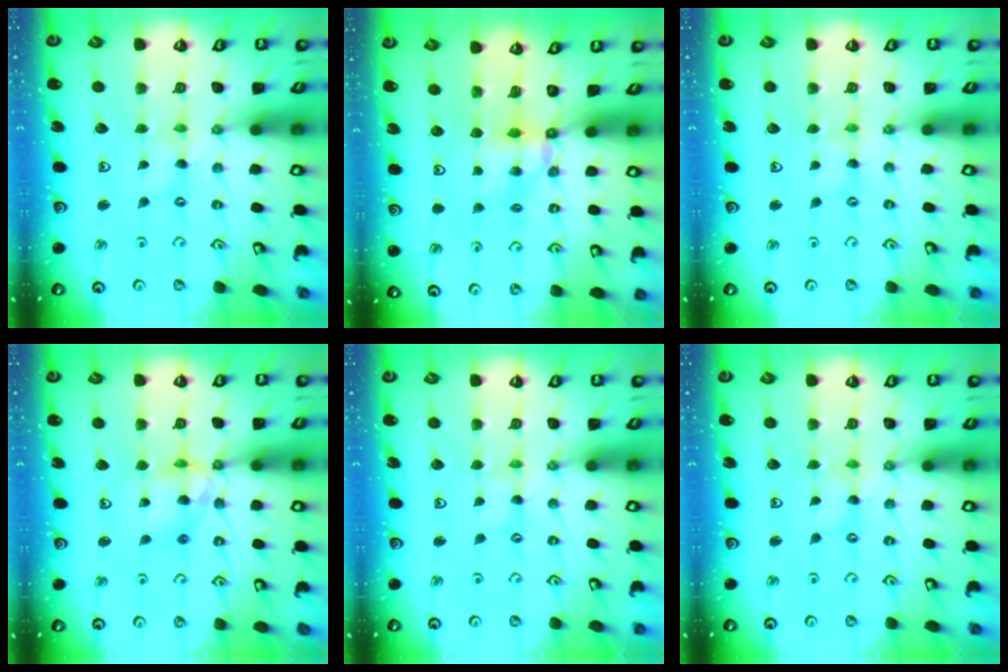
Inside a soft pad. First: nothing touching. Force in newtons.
{"total": 5.7, "press": 5.7, "slide": 0.4}
{"total": 0.0}
{"total": 11.4, "press": 11.4, "slide": 1.1}
{"total": 0.8, "press": 0.8, "slide": 0.2}
{"total": 0.0}